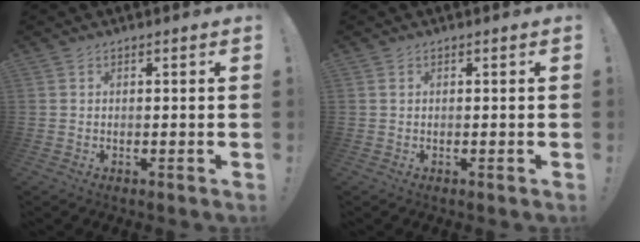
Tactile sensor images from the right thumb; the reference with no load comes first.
{"total": 0.0}